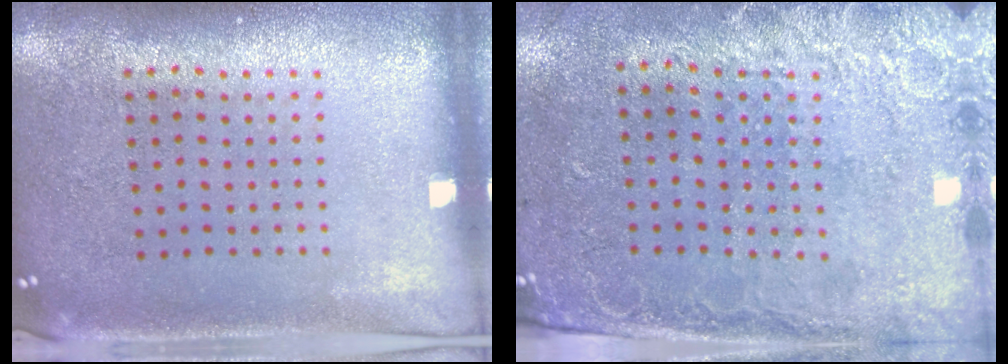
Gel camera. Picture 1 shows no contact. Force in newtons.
{"total": 2.6, "press": 2.1, "slide": 1.5}